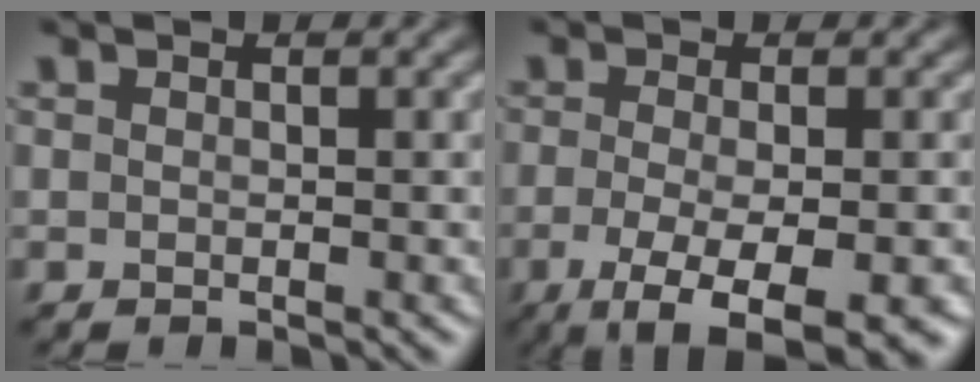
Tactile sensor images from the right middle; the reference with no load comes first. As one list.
[{"total": 7.2, "force": [-3.4, 2.1, 6.0], "torque": [-0.102, -0.011, -0.052]}]